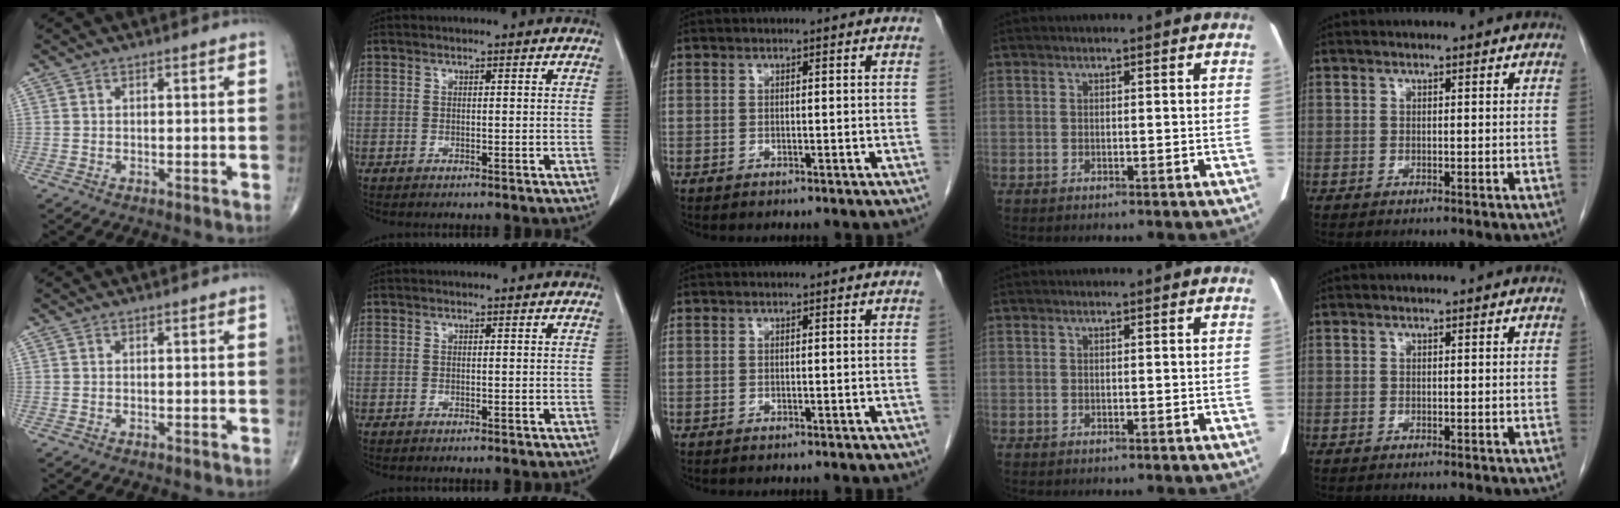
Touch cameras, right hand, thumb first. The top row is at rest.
{}